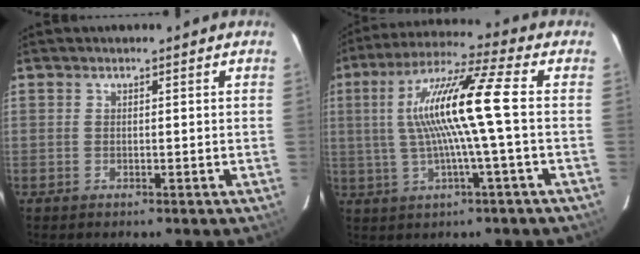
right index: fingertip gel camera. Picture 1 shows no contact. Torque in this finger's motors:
{"motor_torque": [1.12, -0.26, 1.05, 0.21]}